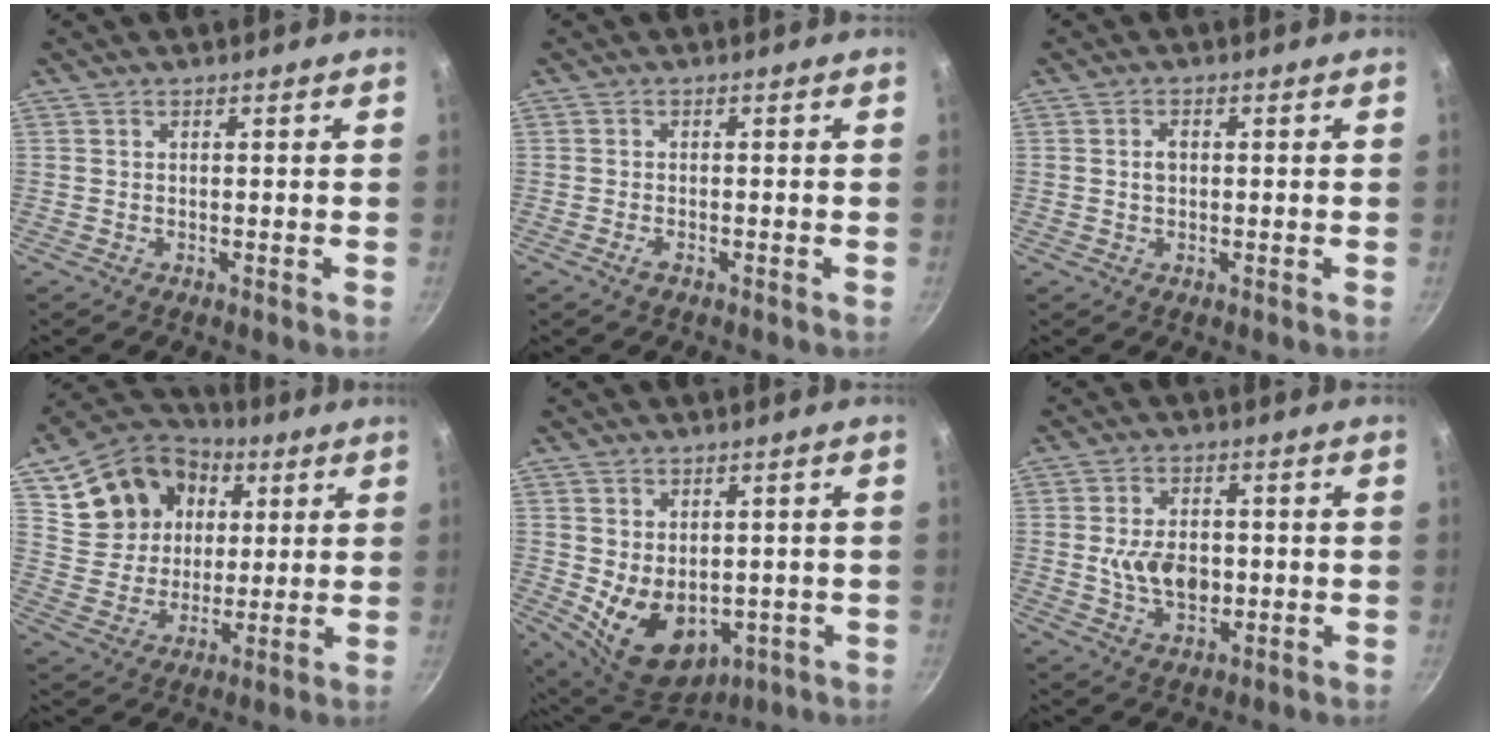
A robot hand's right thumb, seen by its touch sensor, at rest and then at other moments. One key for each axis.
{"total": 1.3, "fx": -0.9, "fy": 0.4, "fz": 0.8, "tx": -0.020, "ty": 0.006, "tz": -0.018}
{"total": 1.8, "fx": 0.1, "fy": 1.3, "fz": 1.3, "tx": -0.018, "ty": 0.005, "tz": 0.002}
{"total": 17.4, "fx": 6.2, "fy": 14.2, "fz": 8.0, "tx": -0.132, "ty": 0.008, "tz": 0.113}
{"total": 11.8, "fx": -1.1, "fy": 8.3, "fz": 8.3, "tx": -0.110, "ty": -0.017, "tz": 0.013}
{"total": 8.0, "fx": -0.4, "fy": 5.3, "fz": 6.0, "tx": -0.088, "ty": -0.004, "tz": -0.005}